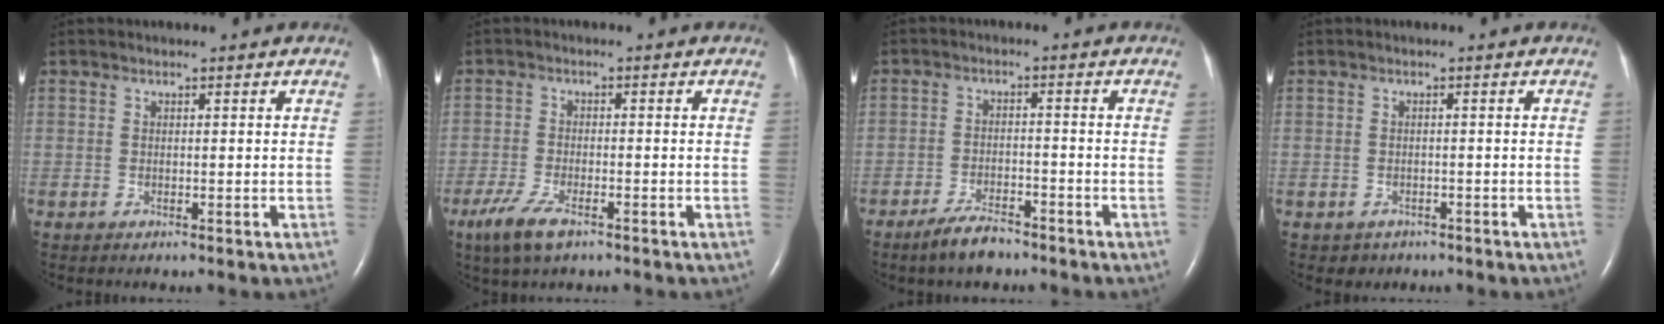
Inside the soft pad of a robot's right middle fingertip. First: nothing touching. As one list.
[{"total": 5.4, "force": [-3.4, 1.4, 4.0], "torque": [-0.093, -0.013, -0.061]}, {"total": 4.7, "force": [-3.9, 1.2, 2.4], "torque": [-0.057, -0.004, -0.070]}, {"total": 1.6, "force": [-1.0, 1.2, 0.1], "torque": [-0.008, 0.004, -0.008]}]